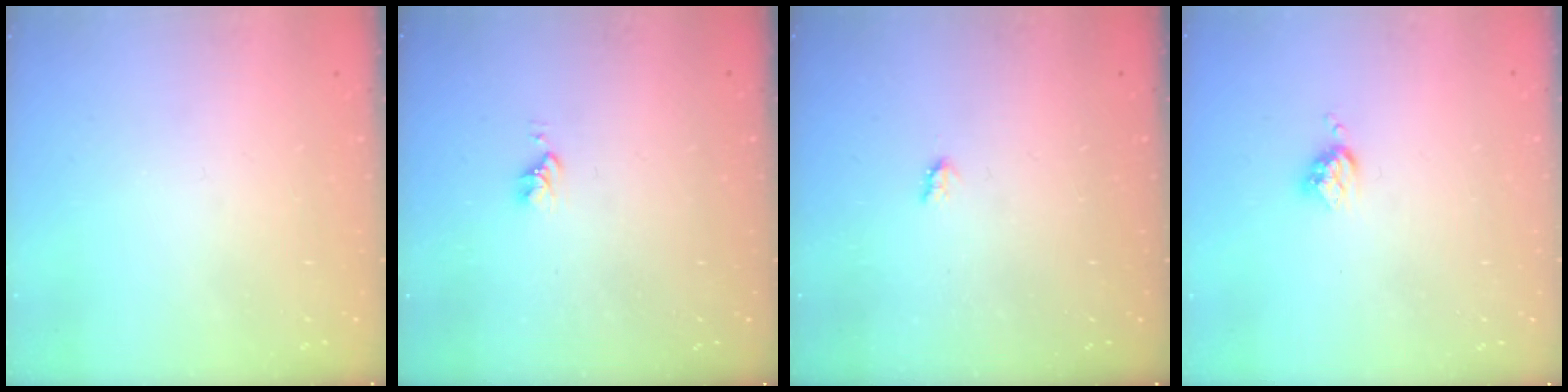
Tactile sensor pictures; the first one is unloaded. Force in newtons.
{"total": 2.8, "press": 2.8, "slide": 0.4}
{"total": 1.9, "press": 1.9, "slide": 0.3}
{"total": 3.5, "press": 3.5, "slide": 0.4}